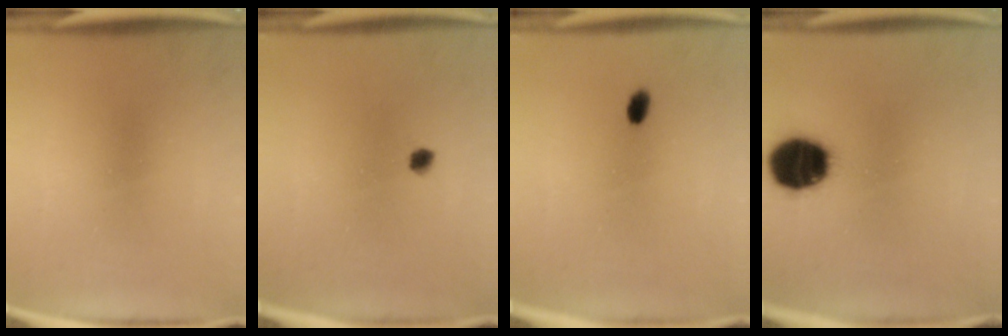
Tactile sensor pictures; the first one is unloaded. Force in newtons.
{"total": 1.5}
{"total": 2.5}
{"total": 14.9}